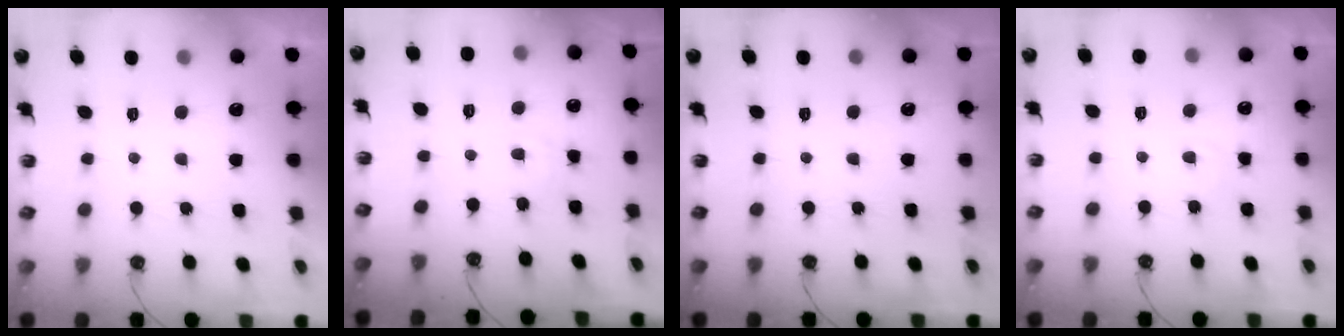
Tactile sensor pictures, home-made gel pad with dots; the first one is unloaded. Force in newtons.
{"total": 1.0, "press": 1.0, "slide": 0.2}
{"total": 0.0}
{"total": 3.8, "press": 3.8, "slide": 0.5}